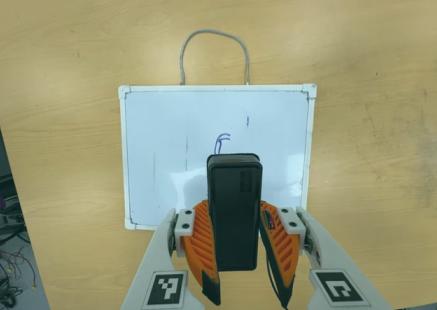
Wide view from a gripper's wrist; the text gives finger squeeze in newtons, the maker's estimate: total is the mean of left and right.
{"total": 6.2, "left": 5.3, "right": 7.0}